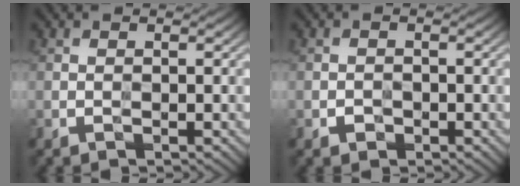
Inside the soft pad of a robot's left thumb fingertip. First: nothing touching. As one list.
[{"total": 1.0, "force": [-0.6, 0.8, 0.4], "torque": [-0.005, -0.001, -0.012]}]